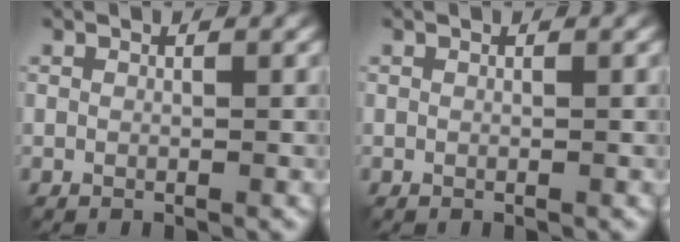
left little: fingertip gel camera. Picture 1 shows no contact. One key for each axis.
{"total": 0.0}